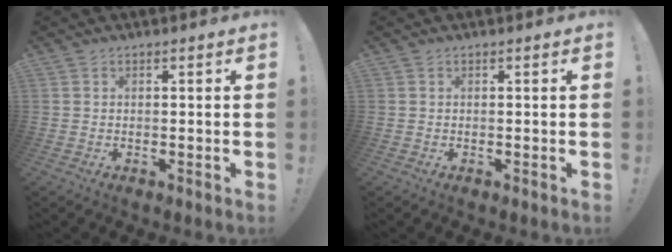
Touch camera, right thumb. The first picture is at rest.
{"total": 0.0}